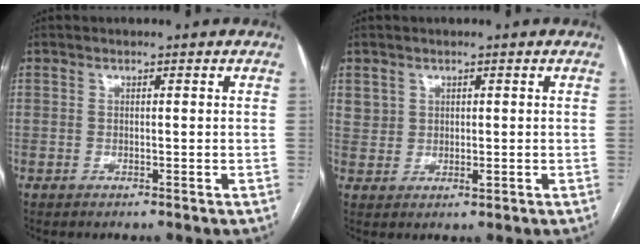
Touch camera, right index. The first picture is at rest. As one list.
[{"total": 2.8, "force": [1.4, 2.4, 0.6], "torque": [-0.005, 0.001, 0.032]}]